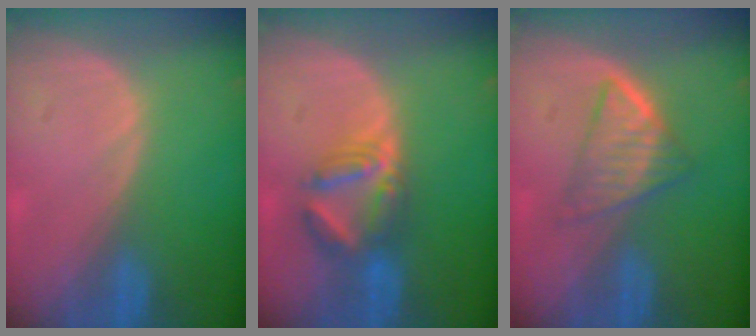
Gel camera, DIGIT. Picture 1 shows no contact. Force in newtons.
{"total": 5.9, "press": 5.9, "slide": 0.5}
{"total": 5.3, "press": 5.0, "slide": 1.8}